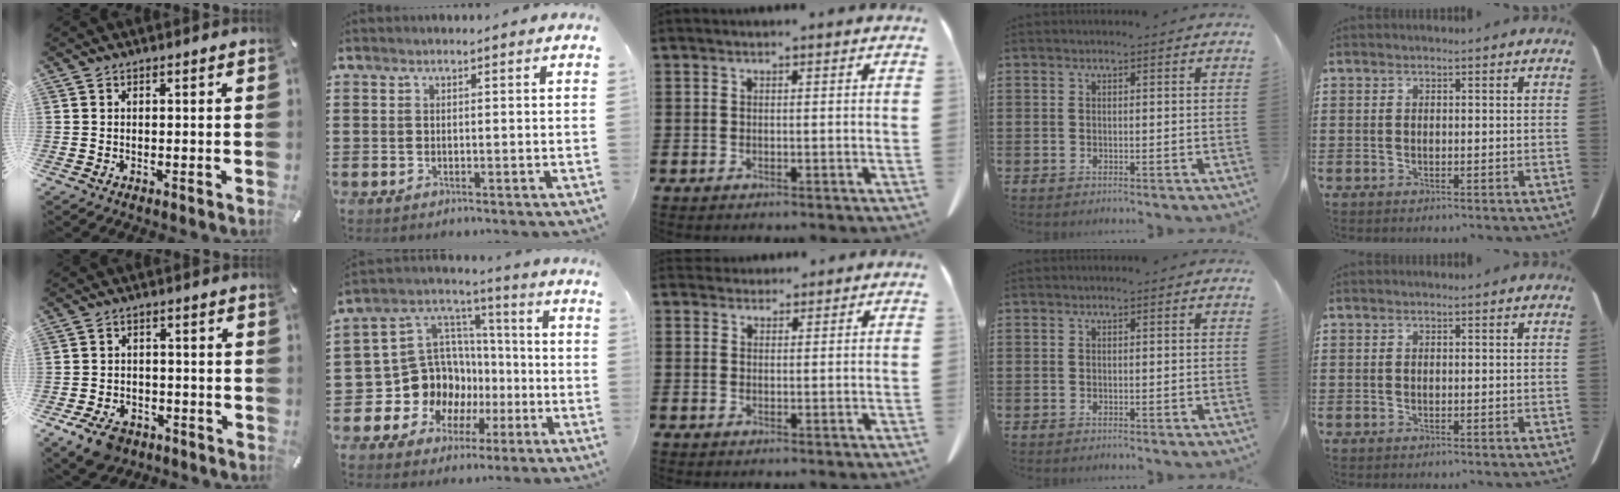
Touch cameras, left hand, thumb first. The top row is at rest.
{"thumb": {"total": 7.2, "force": [-4.5, 4.6, 3.3], "torque": [-0.070, 0.022, -0.083]}, "index": {"total": 12.1, "force": [-2.7, 11.3, 3.4], "torque": [-0.117, -0.013, -0.034]}, "middle": {"total": 2.1, "force": [2.0, 0.8, 0.0], "torque": [-0.006, 0.001, 0.039]}}